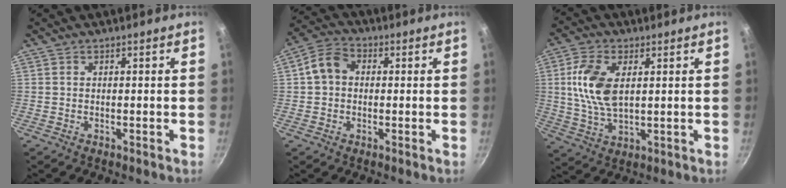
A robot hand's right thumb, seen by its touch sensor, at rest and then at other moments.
{"total": 6.5, "force": [0.5, 5.1, 3.9], "torque": [-0.056, 0.019, -0.006]}
{"total": 11.0, "force": [2.2, 6.0, 9.0], "torque": [-0.176, -0.005, 0.044]}